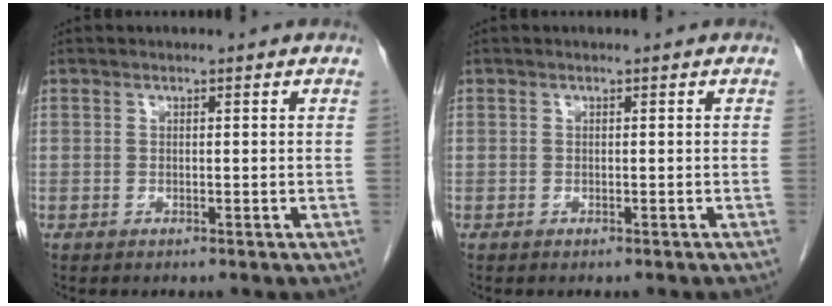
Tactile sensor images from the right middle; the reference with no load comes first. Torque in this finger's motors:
{"motor_torque": [0.21, -0.37, -0.07, -0.01]}